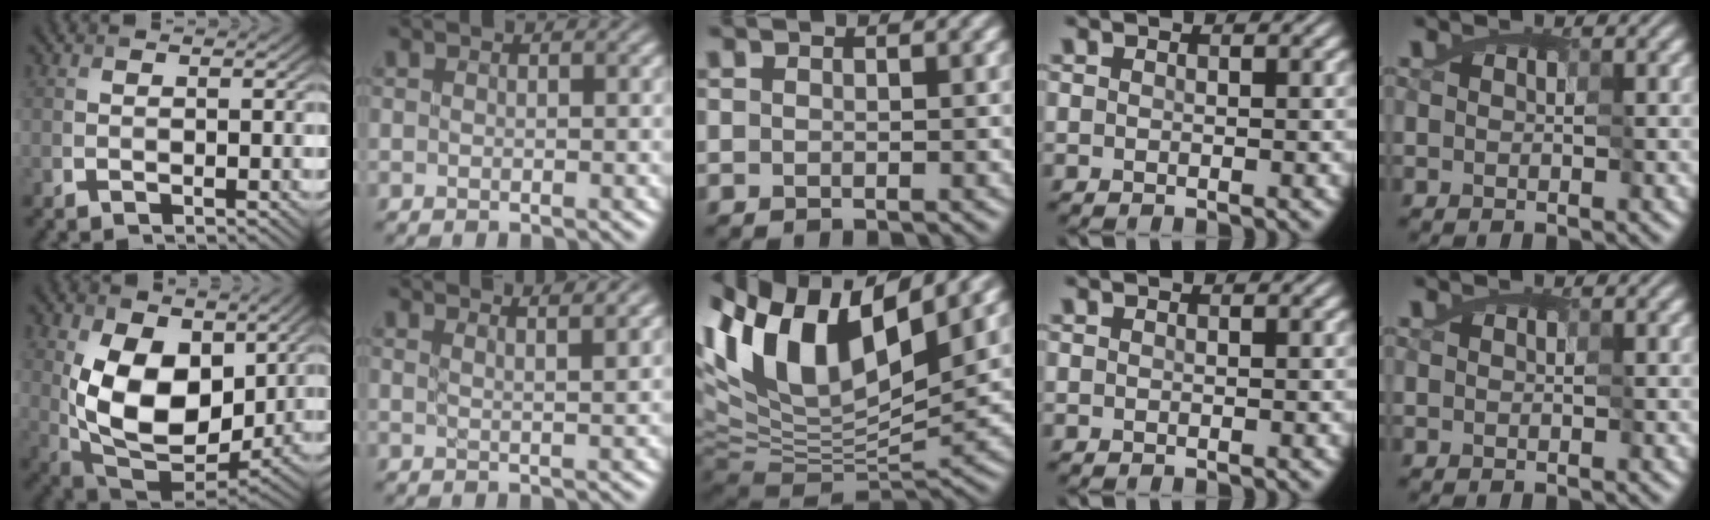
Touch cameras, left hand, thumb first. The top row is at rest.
{"thumb": {"total": 13.5, "force": [2.5, 8.6, 10.2], "torque": [-0.204, -0.012, 0.052]}, "index": {"total": 4.3, "force": [3.5, 1.2, 2.1], "torque": [-0.004, 0.023, 0.016]}, "middle": {"total": 12.4, "force": [5.2, 5.4, 9.9], "torque": [-0.203, 0.011, 0.092]}}